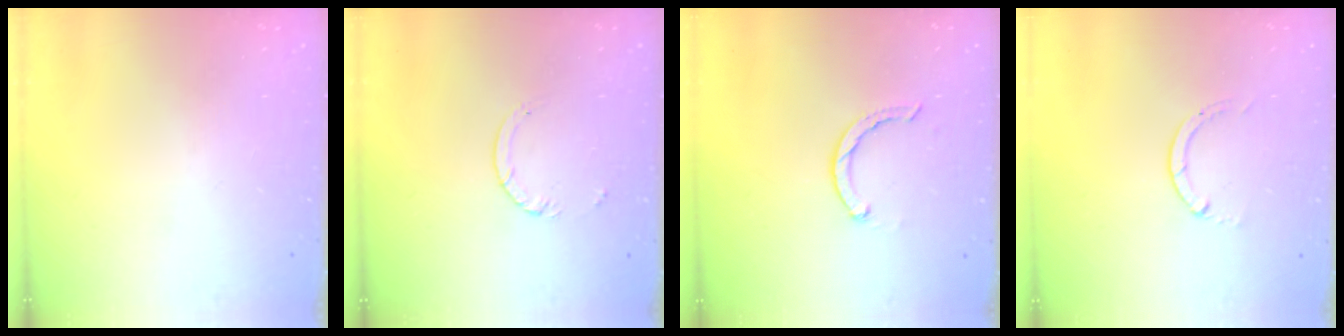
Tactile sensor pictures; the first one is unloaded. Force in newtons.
{"total": 3.9, "press": 3.9, "slide": 0.4}
{"total": 1.9, "press": 1.9, "slide": 0.3}
{"total": 0.0}